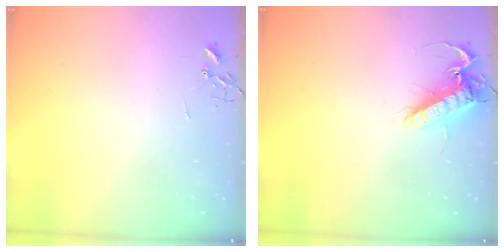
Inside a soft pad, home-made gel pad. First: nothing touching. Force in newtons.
{"total": 13.7, "press": 13.5, "slide": 2.3}